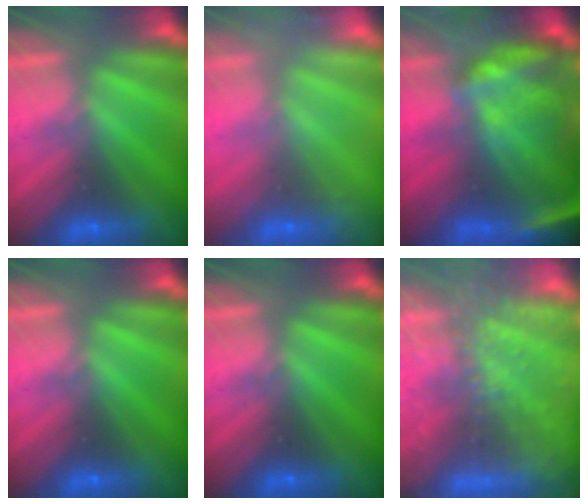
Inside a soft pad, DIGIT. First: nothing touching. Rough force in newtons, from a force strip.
{"total": 2.3}
{"total": 7.5}
{"total": 0.0}
{"total": 0.0}
{"total": 7.5}